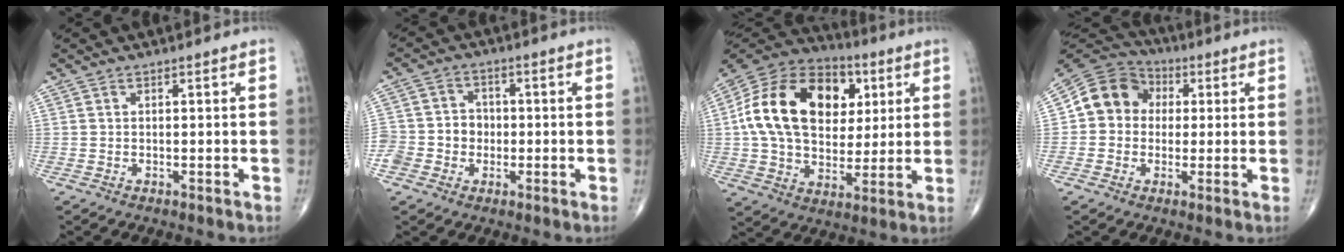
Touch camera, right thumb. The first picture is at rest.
{"total": 7.4, "force": [-1.7, 6.8, 2.5], "torque": [-0.024, 0.027, -0.031]}
{"total": 24.7, "force": [5.0, 17.1, 17.1], "torque": [-0.292, 0.012, 0.082]}
{"total": 10.4, "force": [1.1, 9.1, 4.8], "torque": [-0.061, 0.025, 0.003]}